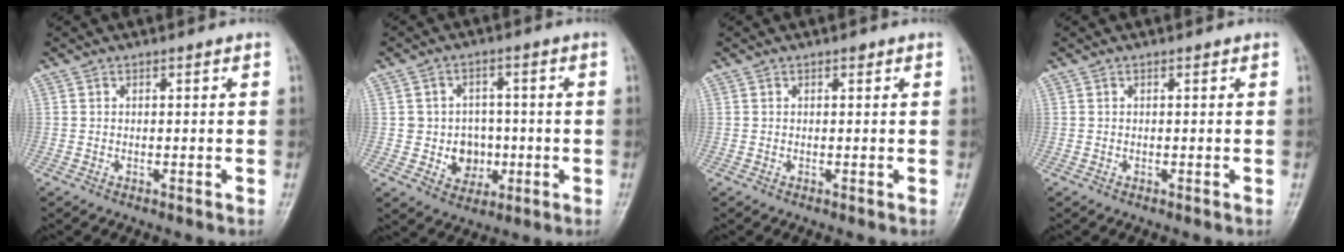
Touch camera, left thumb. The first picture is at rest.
{"total": 7.0, "force": [-0.9, 6.3, 2.8], "torque": [0.000, 0.013, -0.009]}
{"total": 0.6, "force": [0.4, 0.4, 0.4], "torque": [-0.002, -0.001, 0.003]}
{"total": 0.0}